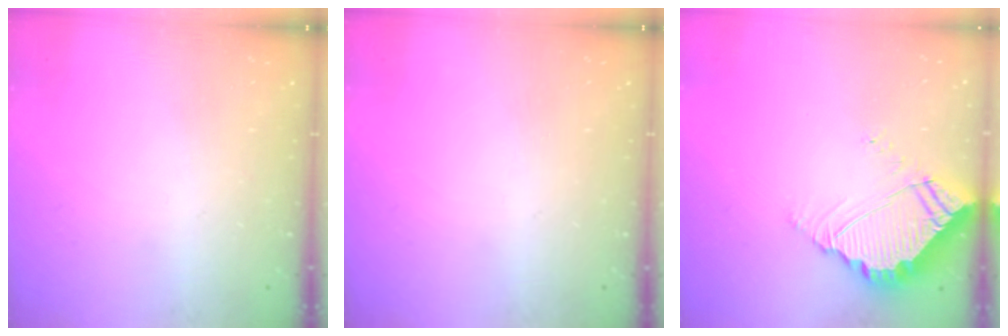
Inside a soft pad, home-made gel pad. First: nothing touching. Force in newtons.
{"total": 0.0}
{"total": 6.7, "press": 6.7, "slide": 0.4}